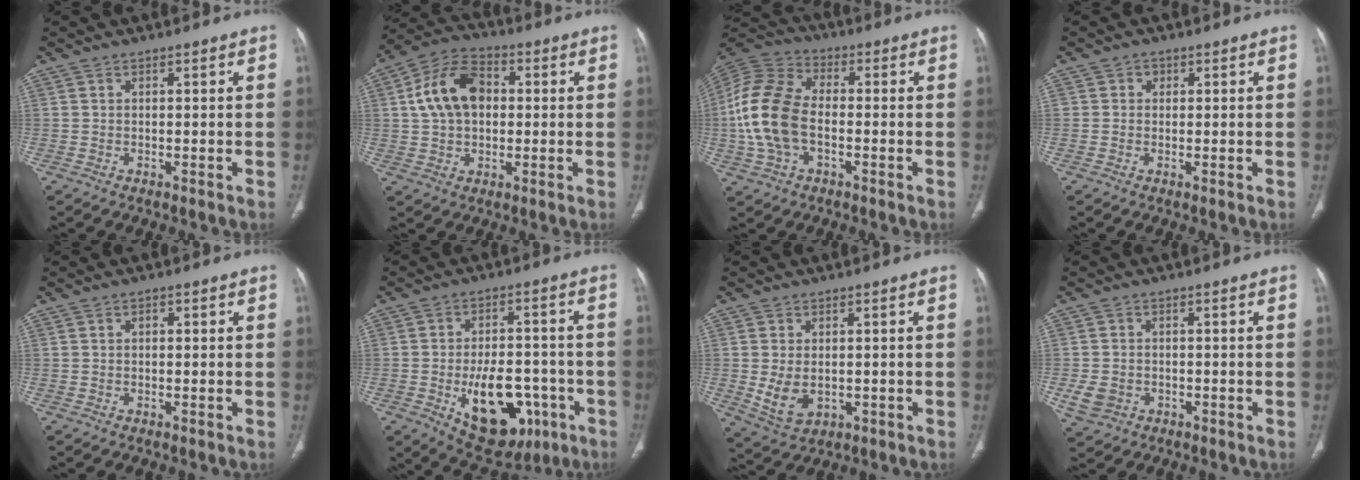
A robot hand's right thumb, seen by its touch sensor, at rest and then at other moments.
{"total": 12.8, "force": [1.7, 8.7, 9.2], "torque": [-0.153, 0.021, 0.023]}
{"total": 15.4, "force": [-2.0, 9.6, 11.9], "torque": [-0.260, 0.027, -0.040]}
{"total": 1.4, "force": [0.4, 1.3, 0.3], "torque": [0.007, 0.002, 0.002]}
{"total": 1.1, "force": [0.4, 0.6, 0.8], "torque": [-0.014, 0.003, 0.006]}
{"total": 17.2, "force": [-5.9, 9.8, 12.9], "torque": [-0.159, 0.025, -0.068]}
{"total": 6.3, "force": [-0.5, 4.3, 4.6], "torque": [-0.082, -0.009, 0.008]}
{"total": 4.6, "force": [-1.3, 3.8, 2.3], "torque": [-0.046, 0.002, -0.014]}